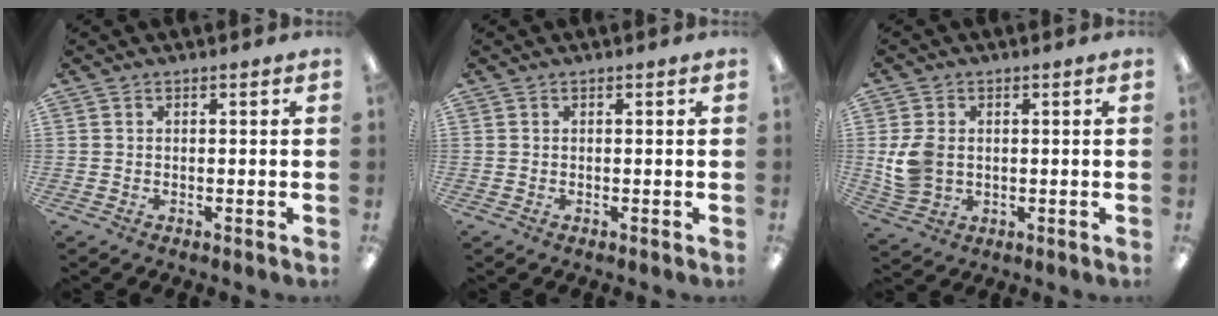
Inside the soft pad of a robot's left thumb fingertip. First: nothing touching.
{"total": 0.0}
{"total": 7.3, "force": [0.7, 5.7, 4.5], "torque": [-0.097, 0.007, 0.015]}